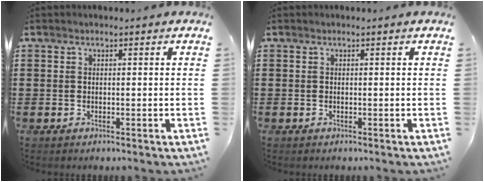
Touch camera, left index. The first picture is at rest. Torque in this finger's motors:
{"motor_torque": [0.00, 0.00, 0.01, 0.00]}